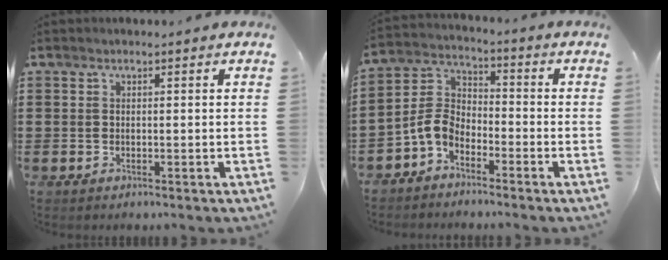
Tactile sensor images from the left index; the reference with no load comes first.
{"total": 5.5, "force": [-3.9, 2.9, 2.6], "torque": [-0.087, -0.009, -0.089]}